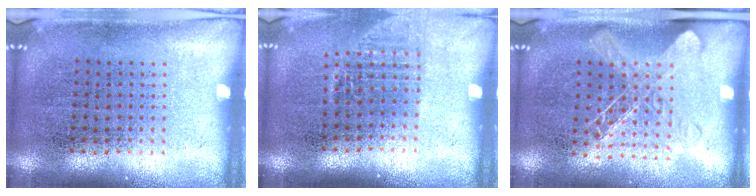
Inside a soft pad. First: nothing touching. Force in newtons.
{"total": 1.1, "press": 1.0, "slide": 0.4}
{"total": 1.4, "press": 1.2, "slide": 0.6}